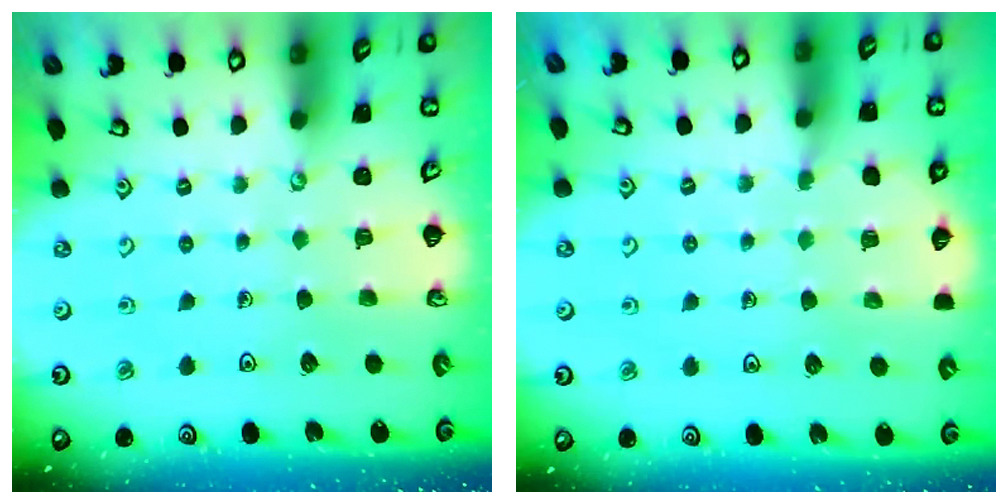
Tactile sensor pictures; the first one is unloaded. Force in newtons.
{"total": 5.9, "press": 5.8, "slide": 1.1}